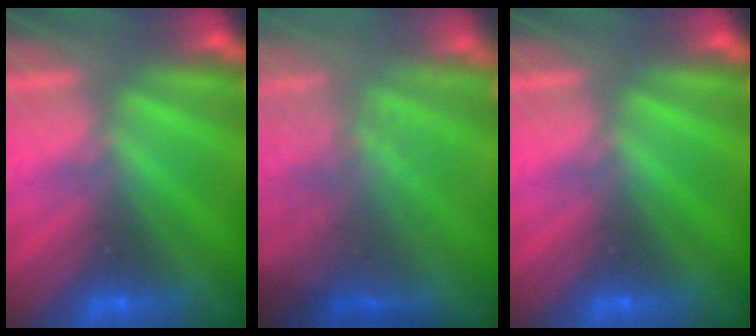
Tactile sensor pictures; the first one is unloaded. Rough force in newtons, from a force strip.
{"total": 7.2}
{"total": 0.0}